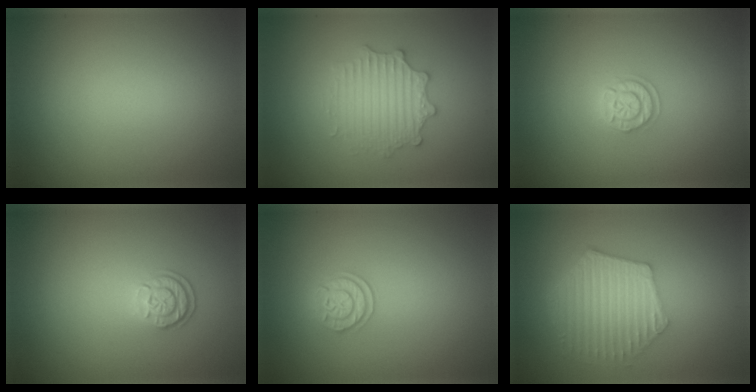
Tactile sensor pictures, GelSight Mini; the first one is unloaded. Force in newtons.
{"total": 3.0, "press": 2.9, "slide": 0.4}
{"total": 1.8, "press": 1.8, "slide": 0.3}
{"total": 1.8, "press": 1.5, "slide": 0.9}
{"total": 1.9, "press": 1.8, "slide": 0.5}
{"total": 6.0, "press": 4.4, "slide": 4.0}